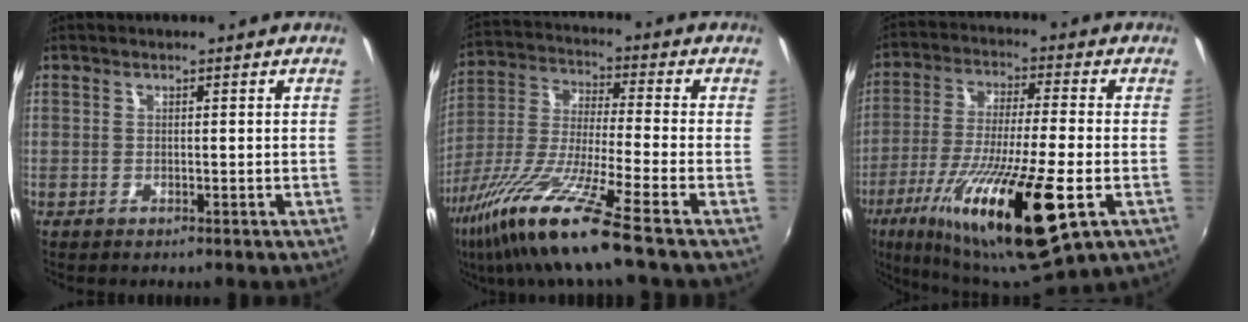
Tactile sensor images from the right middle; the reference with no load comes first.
{"total": 16.8, "force": [-11.5, -0.1, 12.3], "torque": [-0.255, -0.039, -0.216]}
{"total": 23.2, "force": [-10.4, 4.5, 20.2], "torque": [-0.377, -0.062, -0.180]}